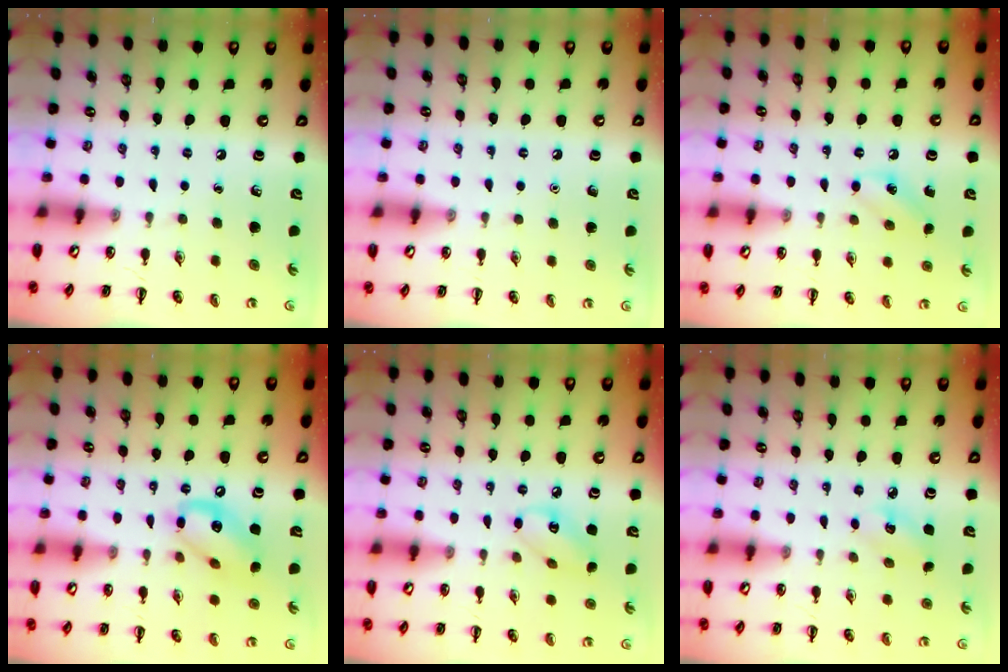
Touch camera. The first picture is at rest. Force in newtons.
{"total": 1.6, "press": 1.6, "slide": 0.1}
{"total": 7.2, "press": 6.9, "slide": 1.9}
{"total": 12.3, "press": 12.0, "slide": 2.6}
{"total": 5.8, "press": 5.7, "slide": 0.7}
{"total": 4.5, "press": 4.4, "slide": 1.0}